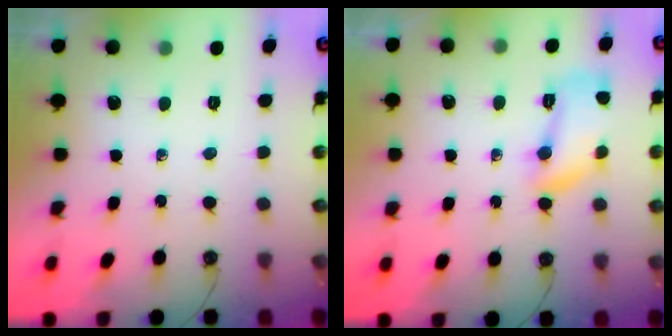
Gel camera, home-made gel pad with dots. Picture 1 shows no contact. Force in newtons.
{"total": 11.2, "press": 10.3, "slide": 4.5}